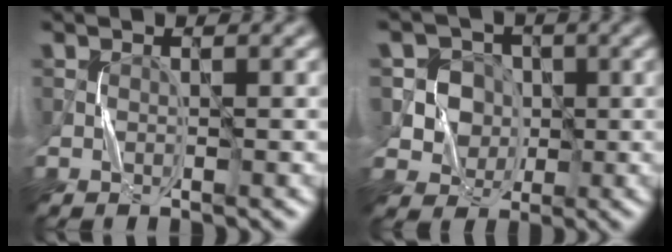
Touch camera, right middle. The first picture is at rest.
{"total": 7.5, "force": [0.5, 6.9, 3.1], "torque": [-0.075, 0.032, -0.004]}